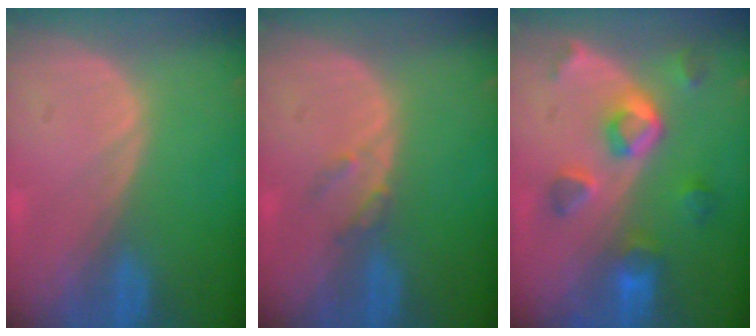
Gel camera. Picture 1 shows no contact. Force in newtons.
{"total": 1.9, "press": 1.9, "slide": 0.1}
{"total": 7.8, "press": 7.0, "slide": 3.4}